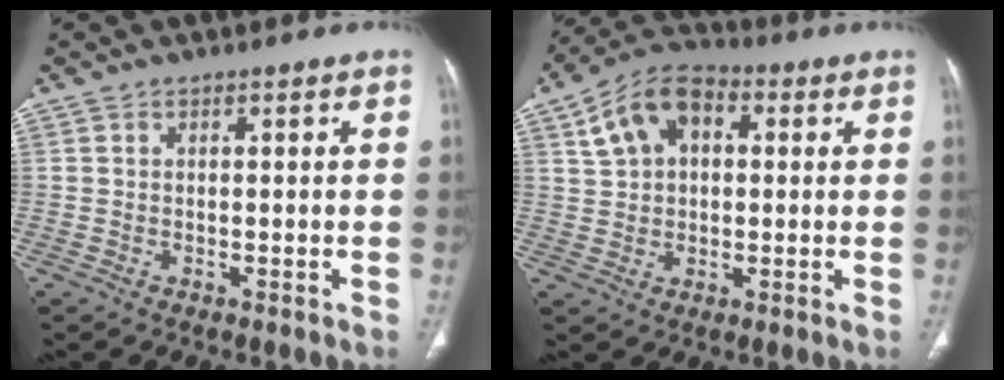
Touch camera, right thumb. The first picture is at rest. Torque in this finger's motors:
{"motor_torque": [-0.64, 0.94, 0.45, 0.82, 0.17]}